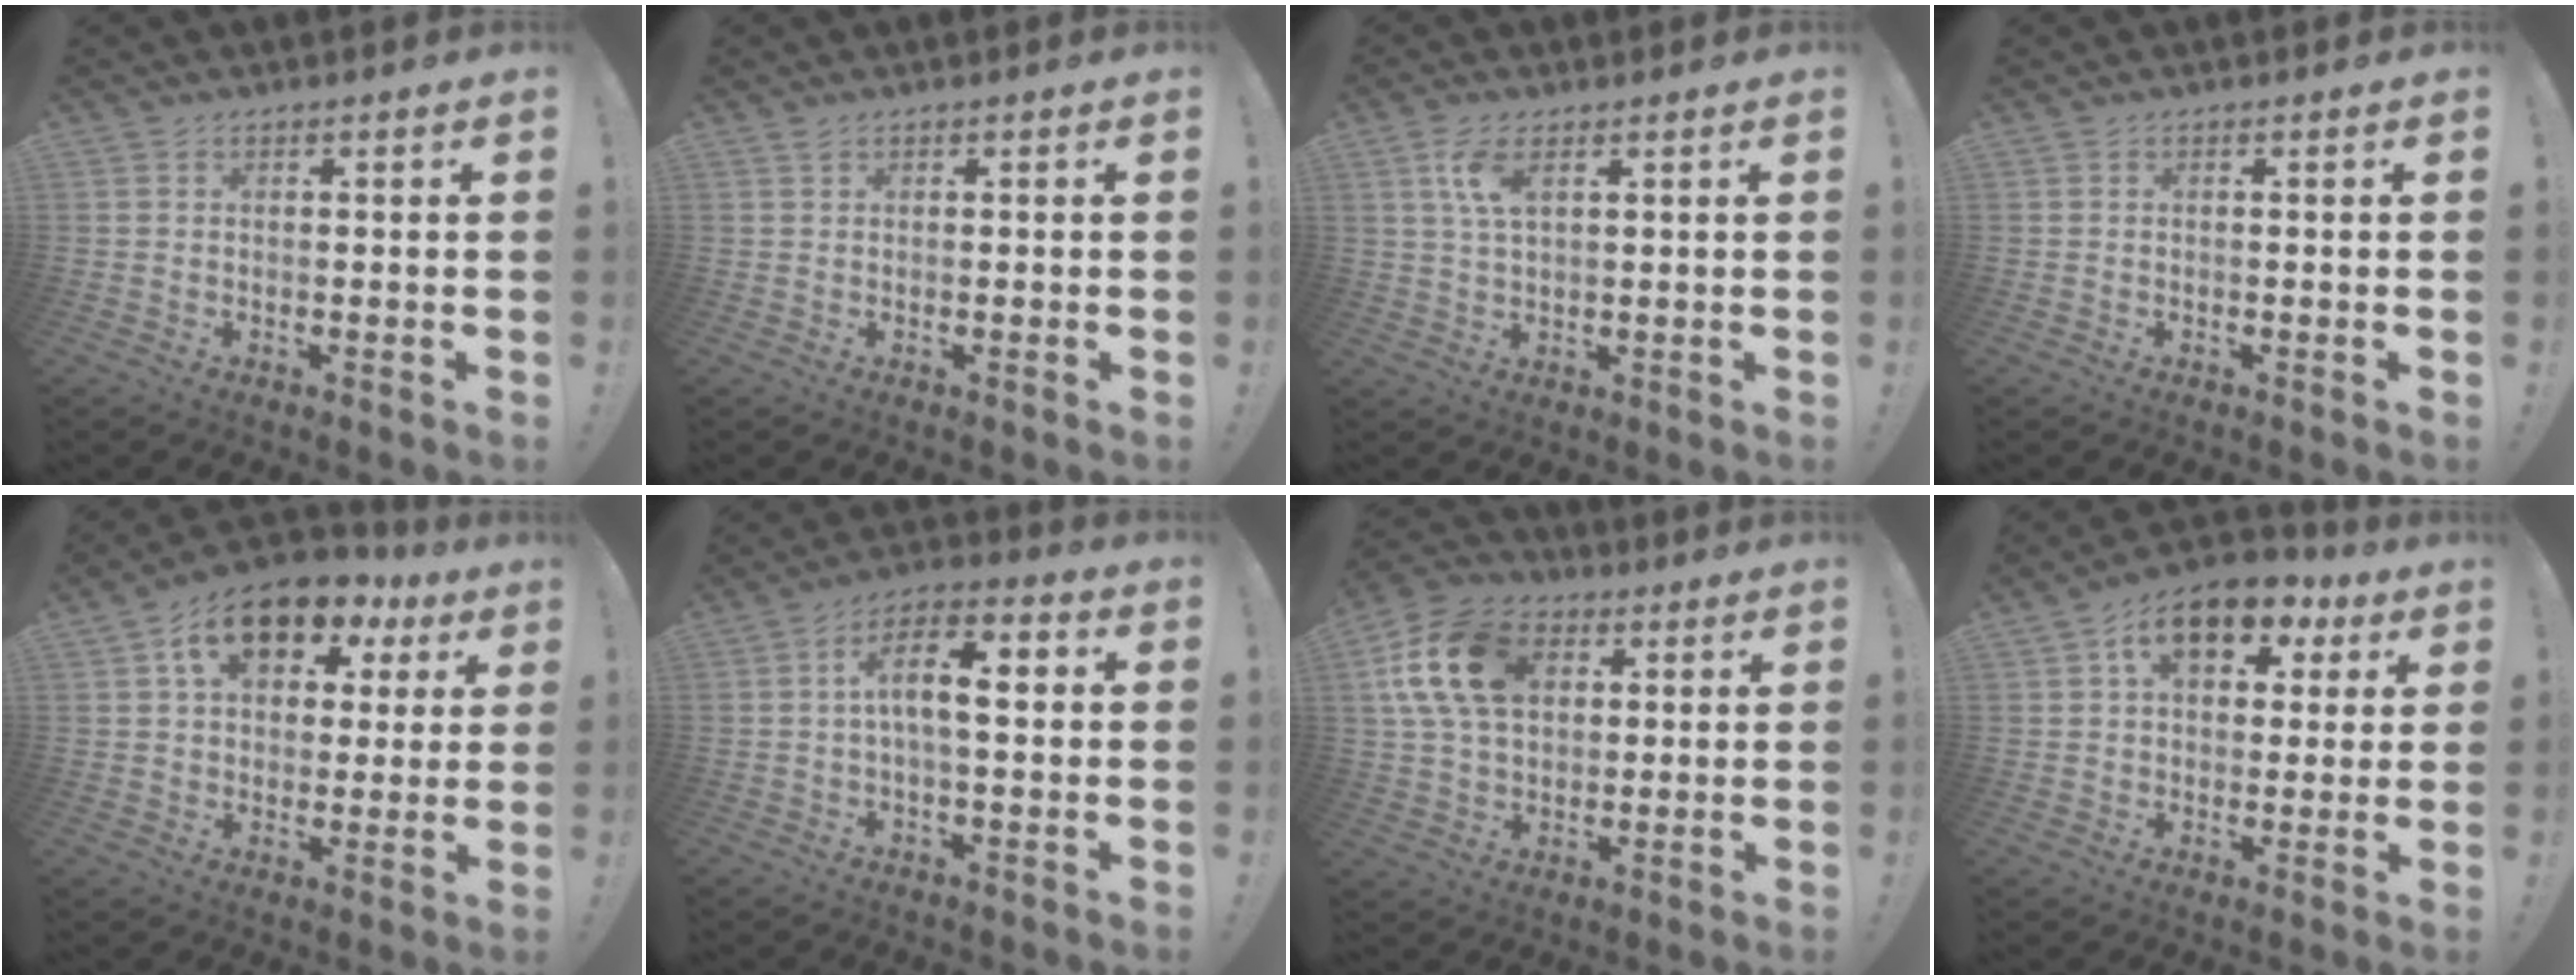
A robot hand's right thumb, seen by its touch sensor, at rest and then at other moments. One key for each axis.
{"total": 0.6, "fx": 0.5, "fy": 0.1, "fz": 0.4, "tx": -0.007, "ty": 0.001, "tz": 0.009}
{"total": 6.2, "fx": 2.6, "fy": 2.5, "fz": 5.0, "tx": -0.109, "ty": 0.000, "tz": 0.045}
{"total": 0.0}
{"total": 14.9, "fx": 7.2, "fy": 9.4, "fz": 9.0, "tx": -0.148, "ty": -0.021, "tz": 0.132}
{"total": 11.0, "fx": 0.8, "fy": 4.3, "fz": 10.1, "tx": -0.179, "ty": 0.009, "tz": 0.011}
{"total": 17.5, "fx": 5.1, "fy": 12.3, "fz": 11.3, "tx": -0.195, "ty": -0.003, "tz": 0.100}
{"total": 12.8, "fx": 5.8, "fy": 8.0, "fz": 8.1, "tx": -0.123, "ty": -0.018, "tz": 0.106}